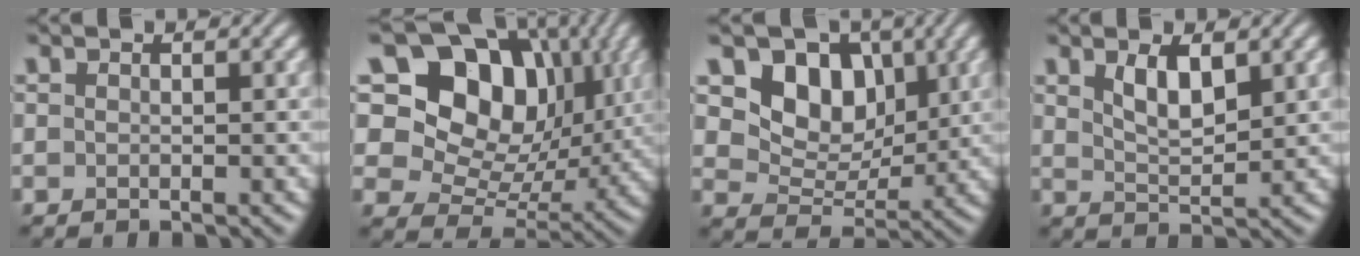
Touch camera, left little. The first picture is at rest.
{"total": 14.3, "force": [5.9, 10.1, 8.2], "torque": [-0.135, 0.029, 0.090]}
{"total": 6.5, "force": [2.6, 4.8, 3.5], "torque": [-0.056, -0.011, 0.033]}
{"total": 3.2, "force": [1.6, 1.2, 2.5], "torque": [-0.051, -0.003, 0.034]}